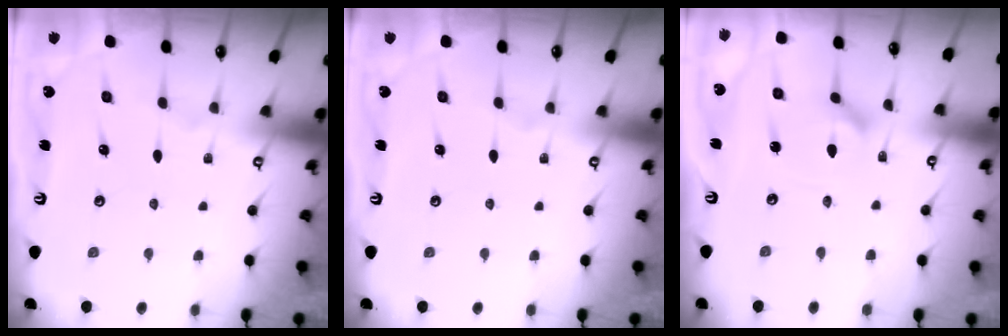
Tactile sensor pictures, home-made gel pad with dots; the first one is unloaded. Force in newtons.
{"total": 0.0}
{"total": 7.0, "press": 7.0, "slide": 0.5}